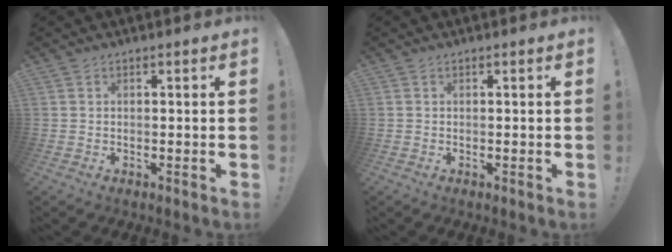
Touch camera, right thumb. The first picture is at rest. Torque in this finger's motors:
{"motor_torque": [0.03, -0.12, 0.25, 0.03, -0.08]}